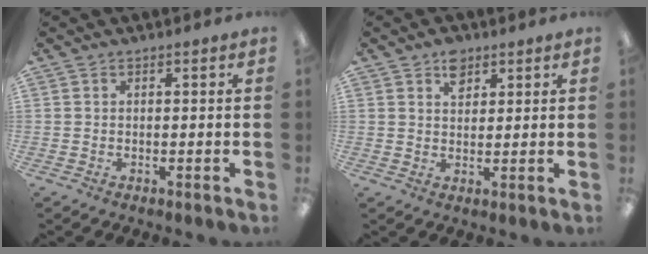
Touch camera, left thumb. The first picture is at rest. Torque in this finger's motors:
{"motor_torque": [0.48, 0.15, 0.33, -0.32, 0.00]}